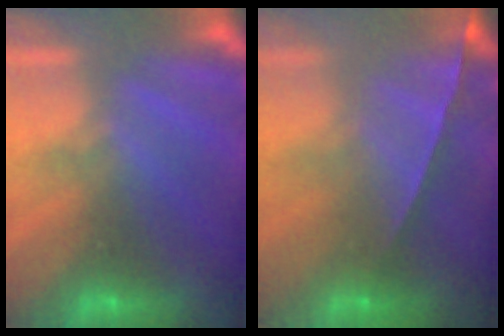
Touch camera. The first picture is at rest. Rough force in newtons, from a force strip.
{"total": 1.5}